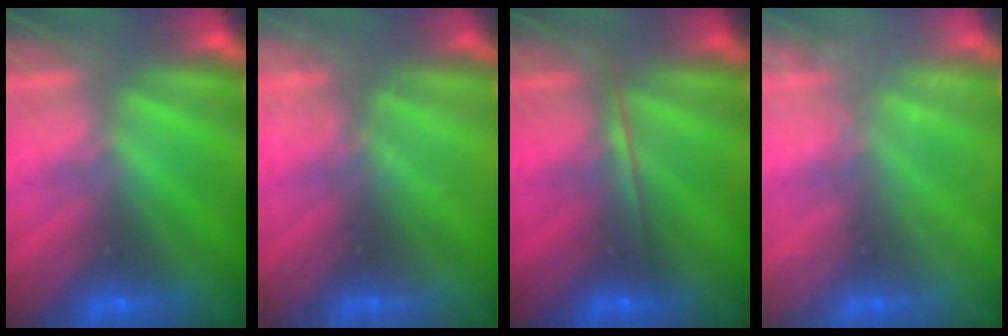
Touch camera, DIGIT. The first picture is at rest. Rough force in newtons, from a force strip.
{"total": 2.2}
{"total": 1.7}
{"total": 2.4}